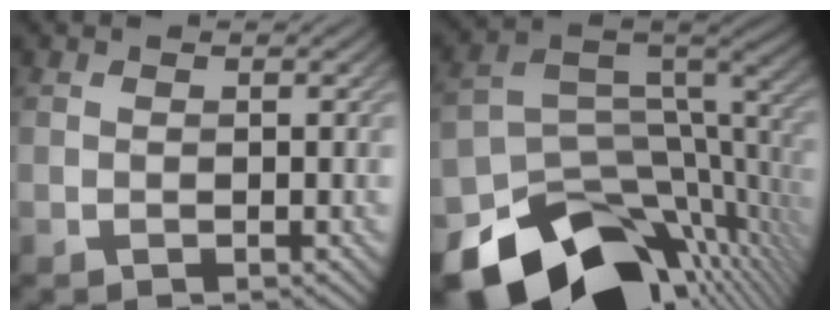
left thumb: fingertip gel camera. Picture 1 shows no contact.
{"total": 16.5, "force": [-9.8, 9.2, 9.6], "torque": [-0.197, -0.055, -0.141]}